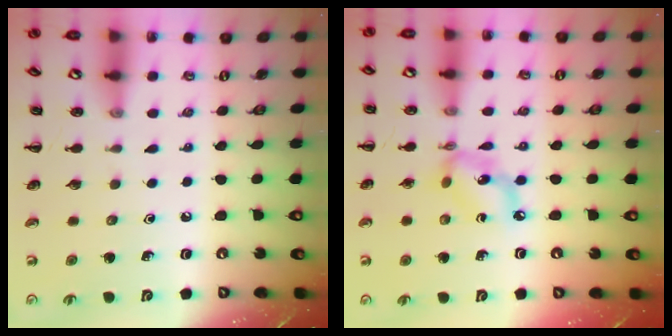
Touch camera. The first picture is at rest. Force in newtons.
{"total": 7.1, "press": 6.9, "slide": 1.8}